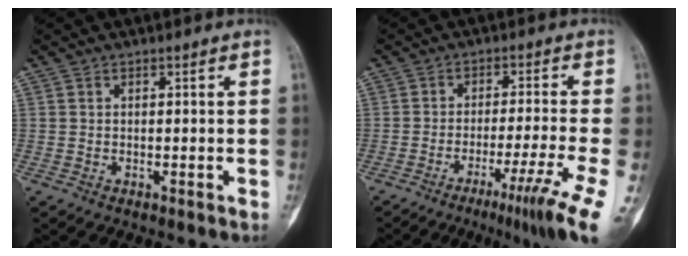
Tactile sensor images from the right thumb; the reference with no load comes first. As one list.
[{"total": 10.2, "force": [-4.7, -0.7, 9.0], "torque": [-0.149, -0.001, -0.075]}]